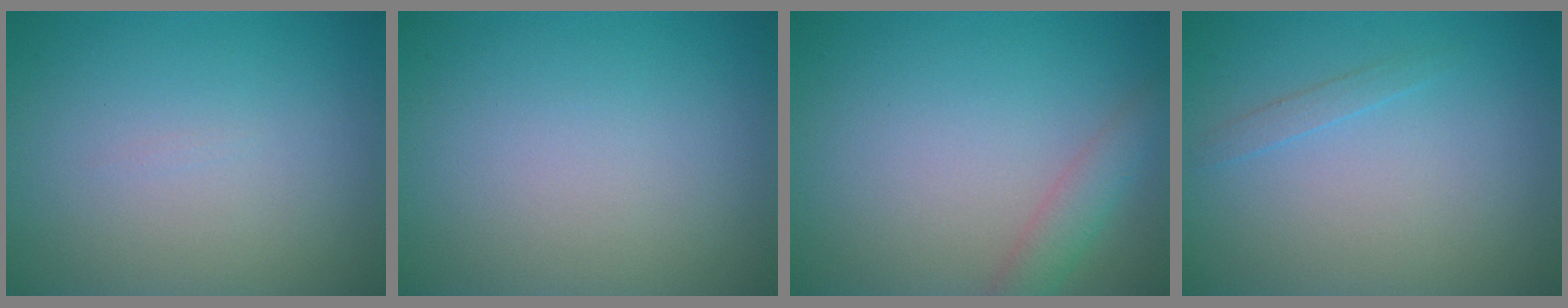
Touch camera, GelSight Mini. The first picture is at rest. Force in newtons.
{"total": 0.0}
{"total": 2.3, "press": 2.3, "slide": 0.1}
{"total": 0.9, "press": 0.9, "slide": 0.0}